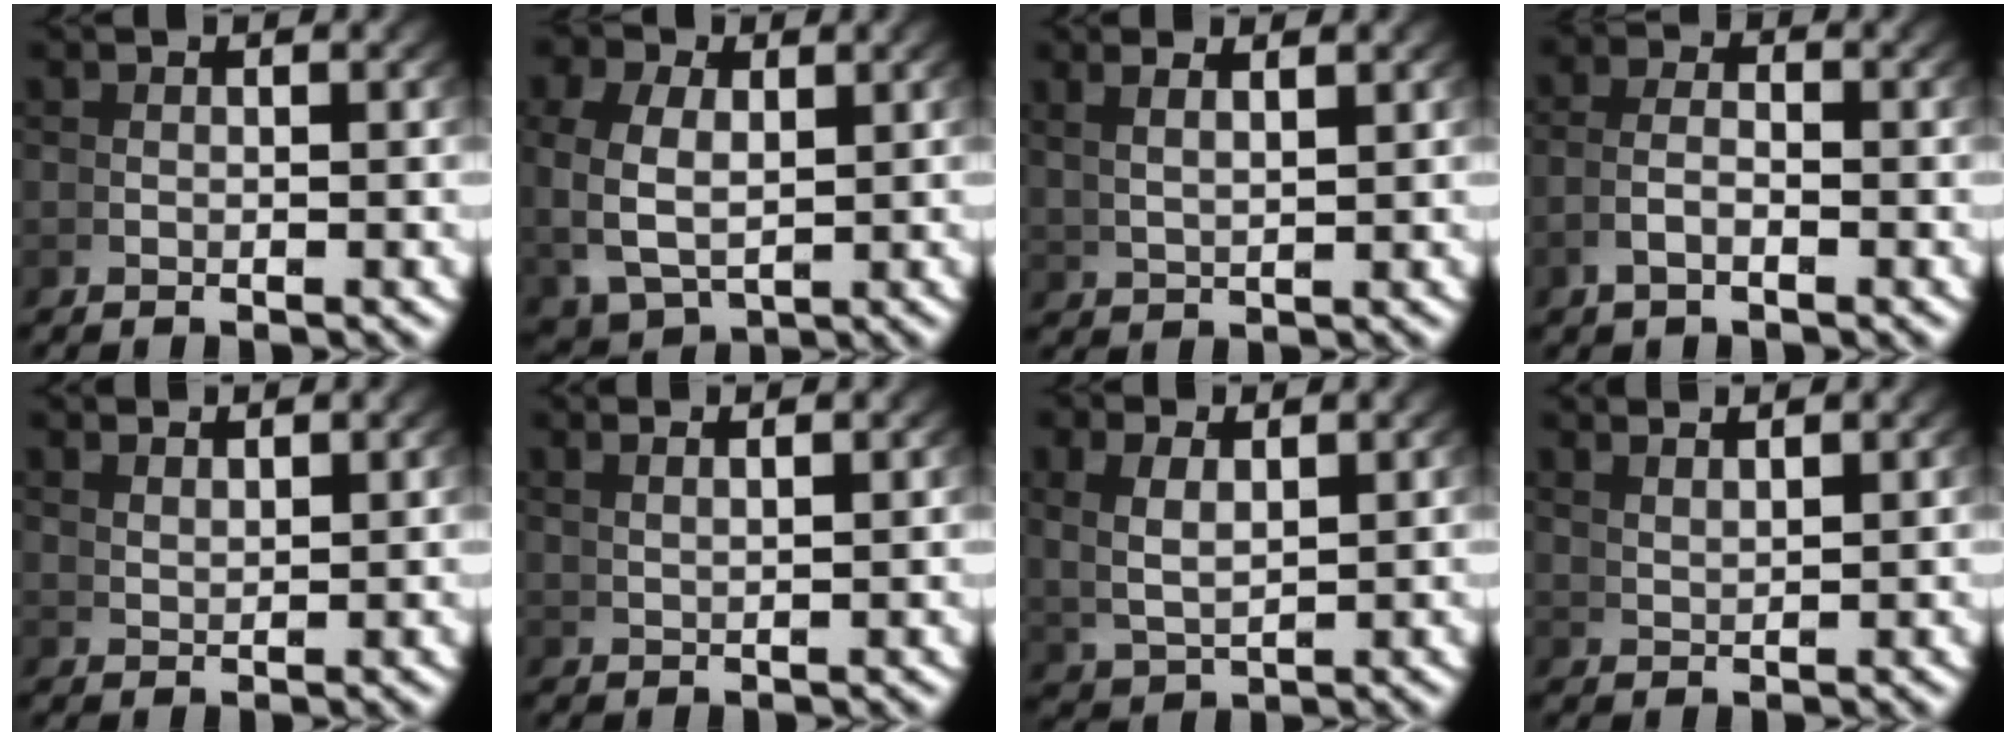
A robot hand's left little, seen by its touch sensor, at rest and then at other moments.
{"total": 5.8, "force": [0.9, 4.4, 3.6], "torque": [-0.090, -0.021, 0.031]}
{"total": 2.8, "force": [2.3, -0.1, 1.5], "torque": [-0.015, 0.010, 0.048]}
{"total": 1.8, "force": [-0.6, 0.6, 1.5], "torque": [-0.037, -0.011, -0.006]}
{"total": 2.7, "force": [2.6, -0.9, 0.1], "torque": [0.007, 0.001, 0.056]}
{"total": 2.8, "force": [2.5, -0.8, 0.8], "torque": [-0.001, 0.008, 0.049]}
{"total": 3.0, "force": [1.7, 1.4, 2.1], "torque": [-0.047, -0.006, 0.043]}
{"total": 3.1, "force": [2.9, -0.6, 0.6], "torque": [-0.001, 0.004, 0.060]}